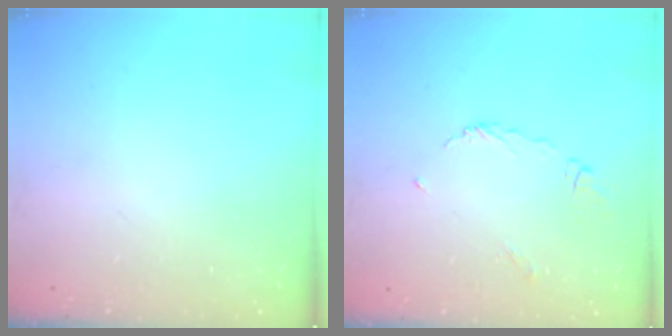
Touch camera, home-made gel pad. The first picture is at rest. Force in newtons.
{"total": 7.2, "press": 7.2, "slide": 0.6}